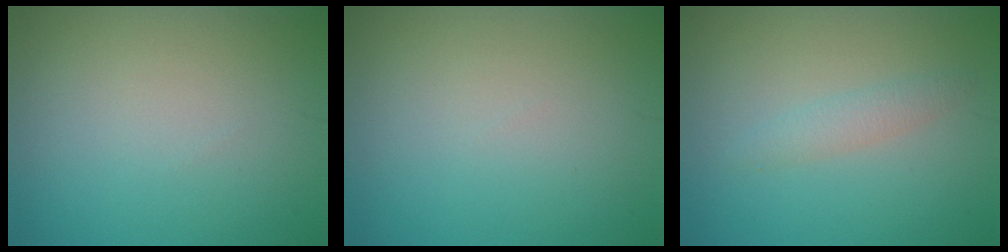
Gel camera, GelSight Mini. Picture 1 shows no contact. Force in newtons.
{"total": 0.0}
{"total": 1.5, "press": 1.5, "slide": 0.1}